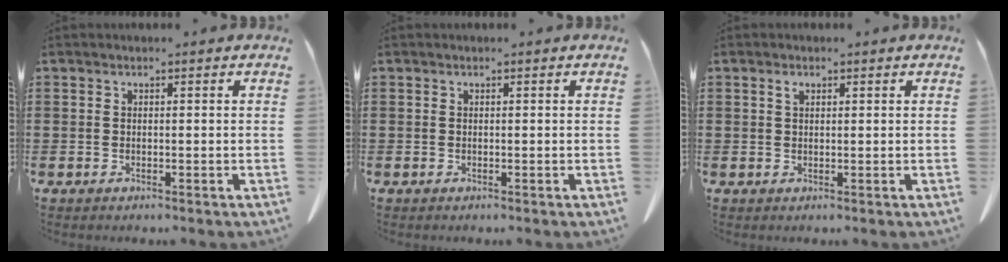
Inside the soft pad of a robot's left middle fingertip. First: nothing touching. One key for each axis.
{"total": 0.0}
{"total": 1.0, "fx": 0.5, "fy": 0.5, "fz": 0.8, "tx": -0.017, "ty": 0.005, "tz": 0.008}